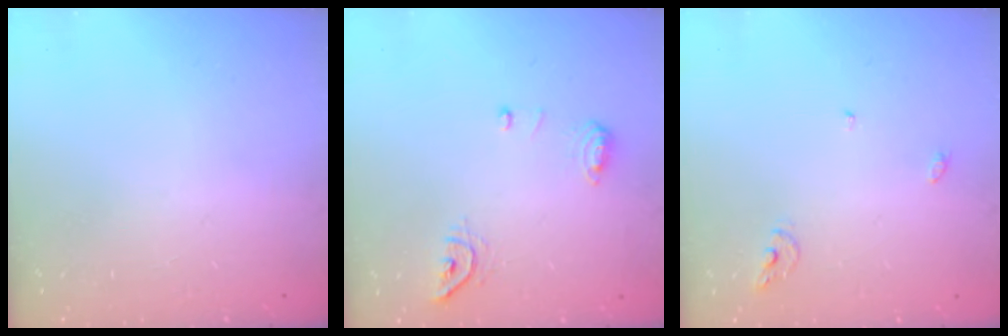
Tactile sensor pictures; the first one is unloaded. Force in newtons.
{"total": 7.9, "press": 7.8, "slide": 1.3}
{"total": 4.9, "press": 4.9, "slide": 0.4}